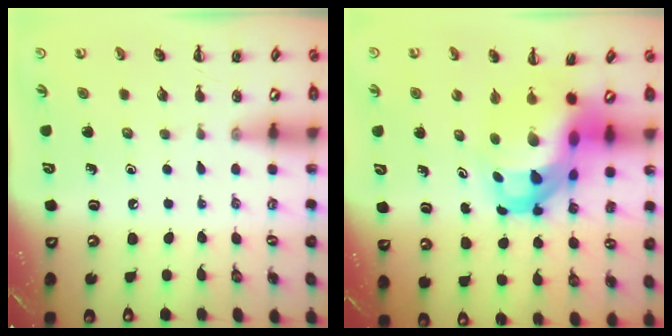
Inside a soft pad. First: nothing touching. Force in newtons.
{"total": 13.4, "press": 12.9, "slide": 3.4}